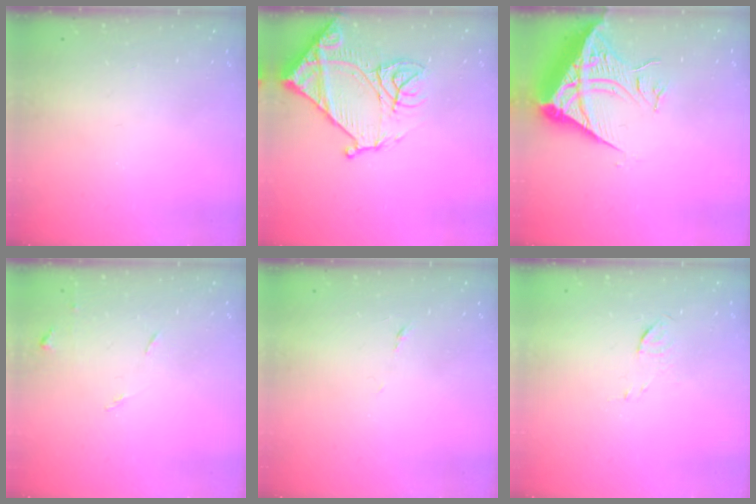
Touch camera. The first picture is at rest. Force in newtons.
{"total": 17.7, "press": 17.6, "slide": 1.9}
{"total": 10.3, "press": 10.3, "slide": 1.2}
{"total": 5.3, "press": 5.2, "slide": 0.7}
{"total": 3.8, "press": 3.7, "slide": 0.9}
{"total": 3.3, "press": 3.3, "slide": 0.3}